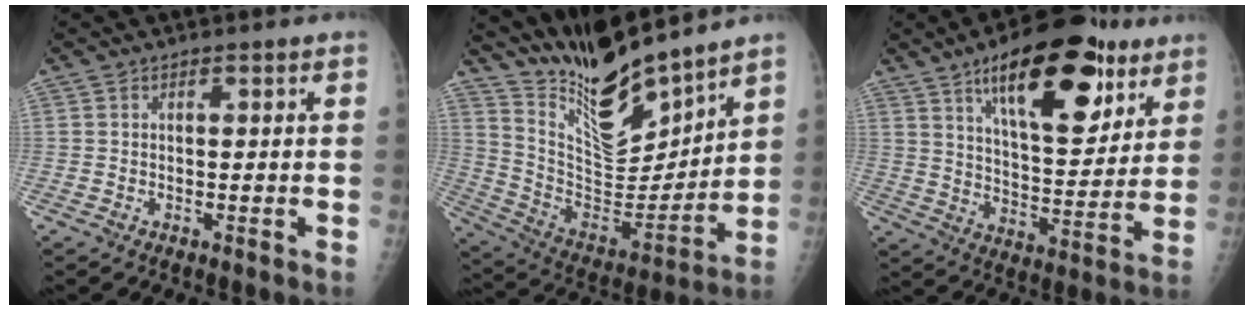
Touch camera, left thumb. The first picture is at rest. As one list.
[{"total": 17.8, "force": [15.7, 3.2, 7.8], "torque": [-0.102, -0.105, 0.295]}, {"total": 22.4, "force": [12.3, 9.1, 16.4], "torque": [-0.206, -0.045, 0.192]}]